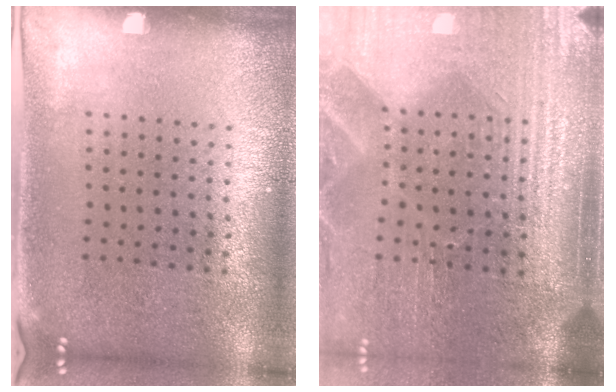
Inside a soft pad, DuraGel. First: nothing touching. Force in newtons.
{"total": 4.6, "press": 4.1, "slide": 2.2}